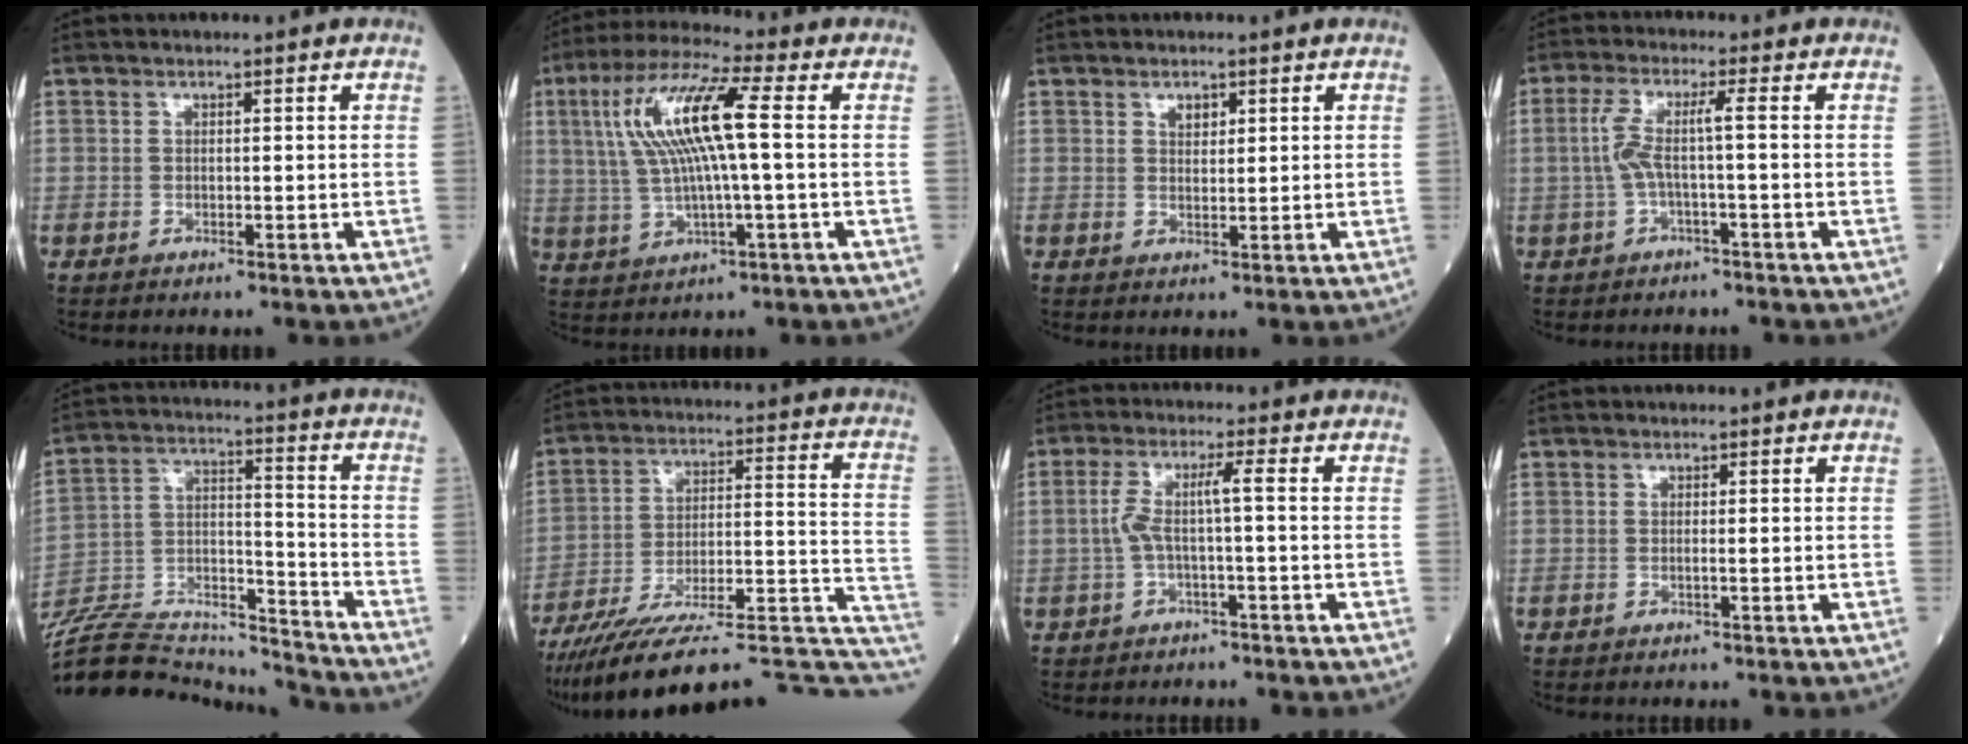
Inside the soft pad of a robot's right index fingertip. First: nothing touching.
{"total": 12.8, "force": [1.9, 1.5, 12.5], "torque": [-0.261, 0.026, 0.035]}
{"total": 1.7, "force": [1.0, 1.0, 1.0], "torque": [-0.018, 0.000, 0.020]}
{"total": 4.6, "force": [-0.6, -0.1, 4.5], "torque": [-0.103, 0.018, -0.008]}
{"total": 21.7, "force": [-21.0, 2.6, 5.1], "torque": [-0.126, 0.018, -0.344]}
{"total": 25.8, "force": [-19.5, 4.9, 16.2], "torque": [-0.183, 0.019, -0.281]}
{"total": 4.3, "force": [-0.6, -0.2, 4.2], "torque": [-0.092, 0.021, -0.006]}
{"total": 0.0}